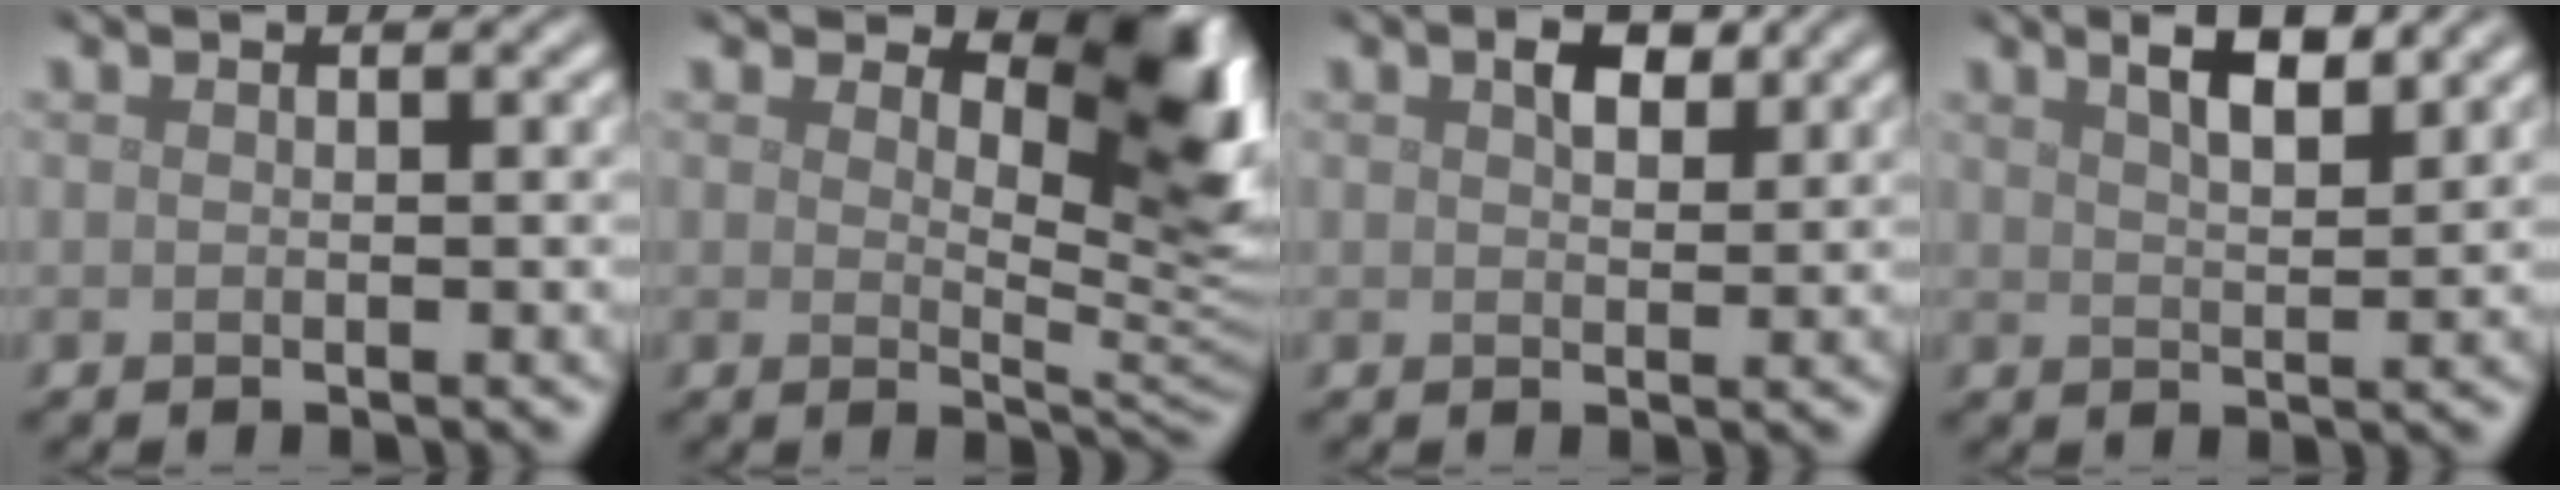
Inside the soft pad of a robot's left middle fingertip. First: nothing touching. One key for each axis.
{"total": 8.4, "fx": 3.8, "fy": 3.8, "fz": 6.4, "tx": -0.082, "ty": -0.008, "tz": 0.053}
{"total": 2.3, "fx": 1.2, "fy": 1.1, "fz": 1.6, "tx": -0.028, "ty": 0.005, "tz": 0.022}
{"total": 3.9, "fx": 2.5, "fy": 1.1, "fz": 2.8, "tx": -0.044, "ty": 0.007, "tz": 0.042}